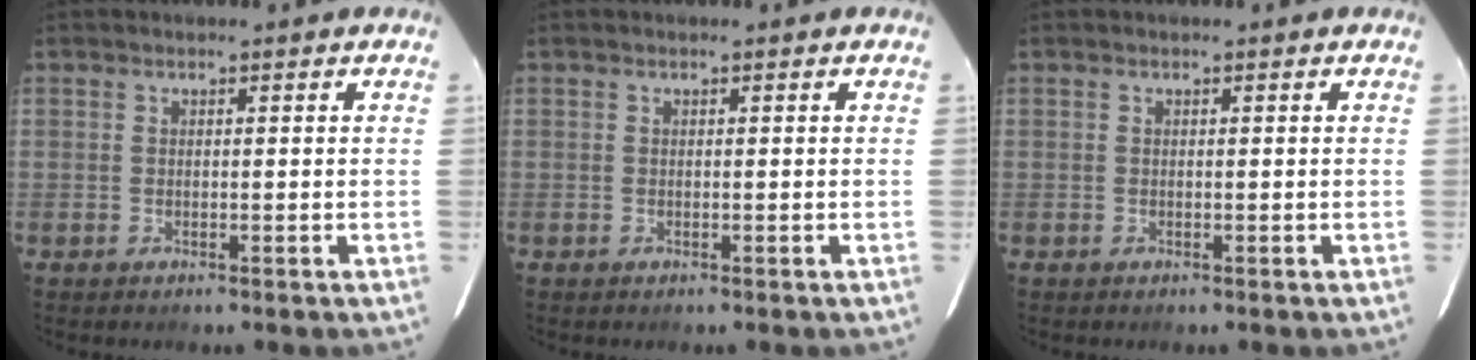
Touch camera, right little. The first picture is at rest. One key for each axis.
{"total": 0.0}
{"total": 0.0}